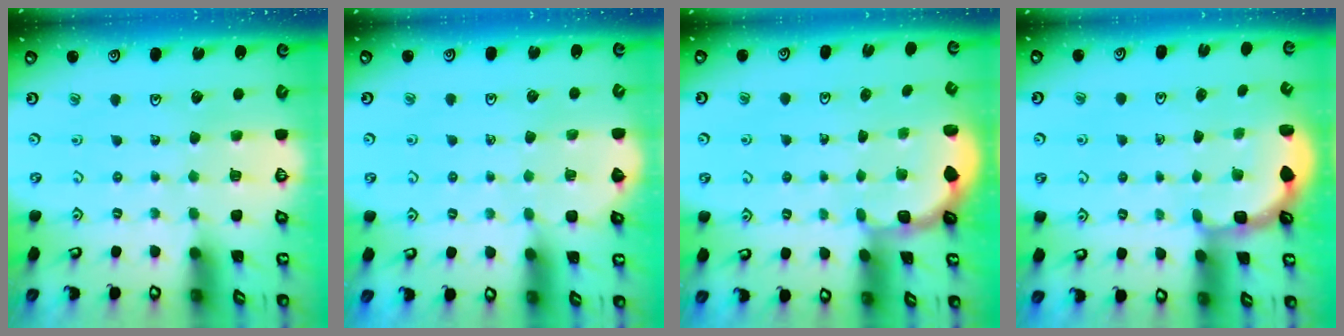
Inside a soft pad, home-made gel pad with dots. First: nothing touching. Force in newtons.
{"total": 1.4, "press": 1.3, "slide": 0.3}
{"total": 2.0, "press": 1.8, "slide": 0.7}
{"total": 2.9, "press": 2.5, "slide": 1.4}